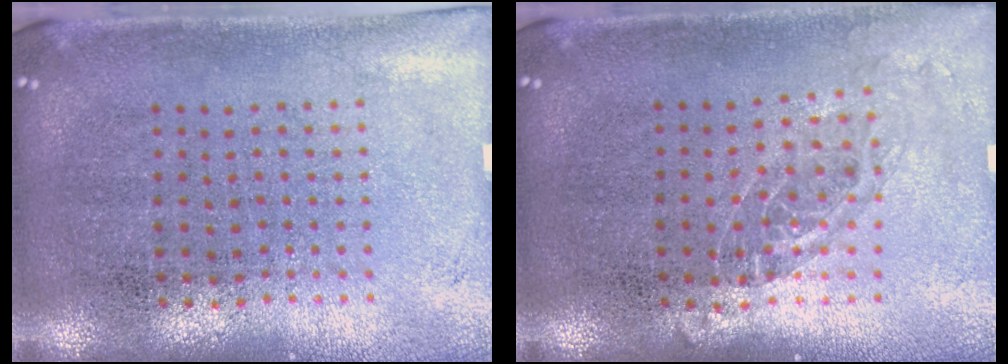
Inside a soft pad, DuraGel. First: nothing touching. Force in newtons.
{"total": 1.0, "press": 0.9, "slide": 0.5}